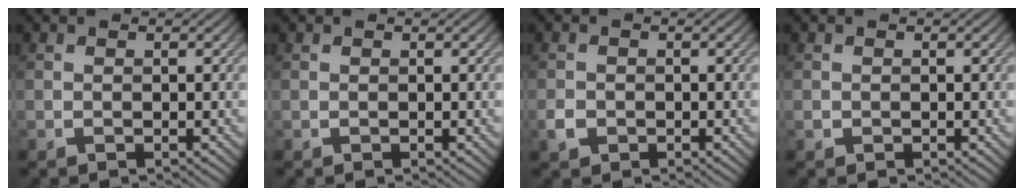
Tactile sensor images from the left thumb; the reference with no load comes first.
{"total": 0.0}
{"total": 1.8, "force": [-0.8, 1.4, 0.7], "torque": [-0.015, -0.004, -0.020]}
{"total": 0.5, "force": [-0.2, 0.5, 0.1], "torque": [-0.001, -0.005, -0.005]}